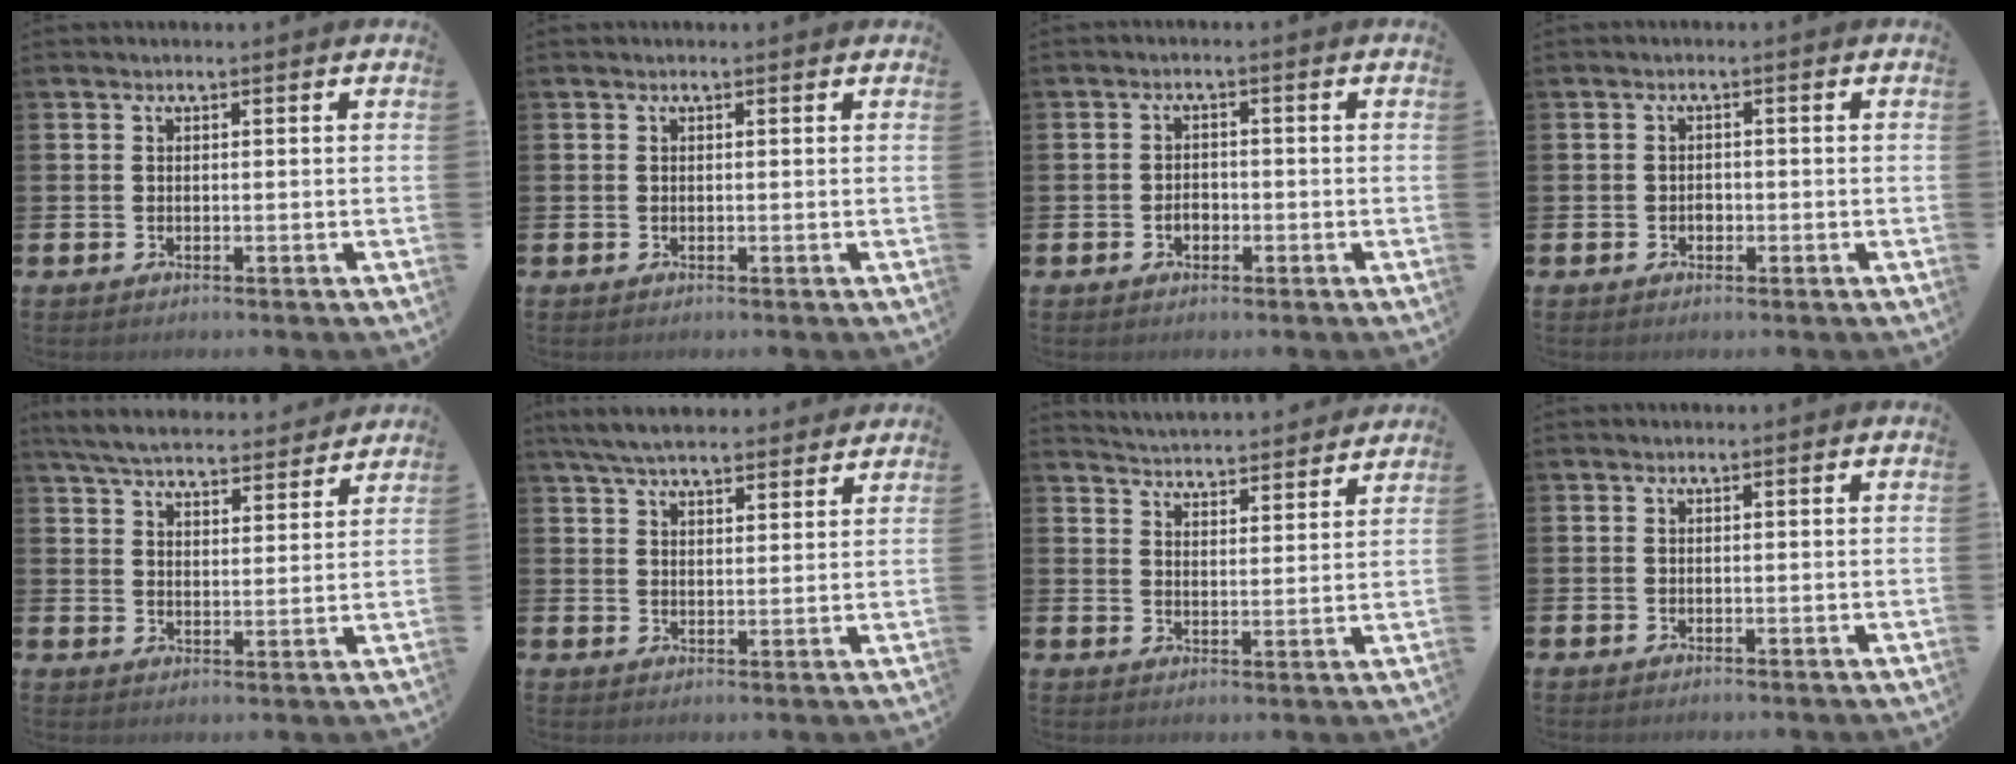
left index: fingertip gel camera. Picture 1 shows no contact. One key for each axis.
{"total": 0.0}
{"total": 1.9, "fx": -0.7, "fy": 1.4, "fz": 1.1, "tx": -0.008, "ty": -0.001, "tz": -0.018}
{"total": 1.1, "fx": -0.3, "fy": 0.9, "fz": 0.5, "tx": -0.005, "ty": 0.001, "tz": -0.008}
{"total": 6.2, "fx": 6.0, "fy": 1.0, "fz": 1.2, "tx": -0.043, "ty": -0.040, "tz": 0.104}
{"total": 6.0, "fx": 5.7, "fy": 1.1, "fz": 1.5, "tx": -0.041, "ty": -0.022, "tz": 0.103}
{"total": 4.9, "fx": 4.9, "fy": 0.3, "fz": -0.2, "tx": -0.013, "ty": -0.041, "tz": 0.086}
{"total": 0.0}